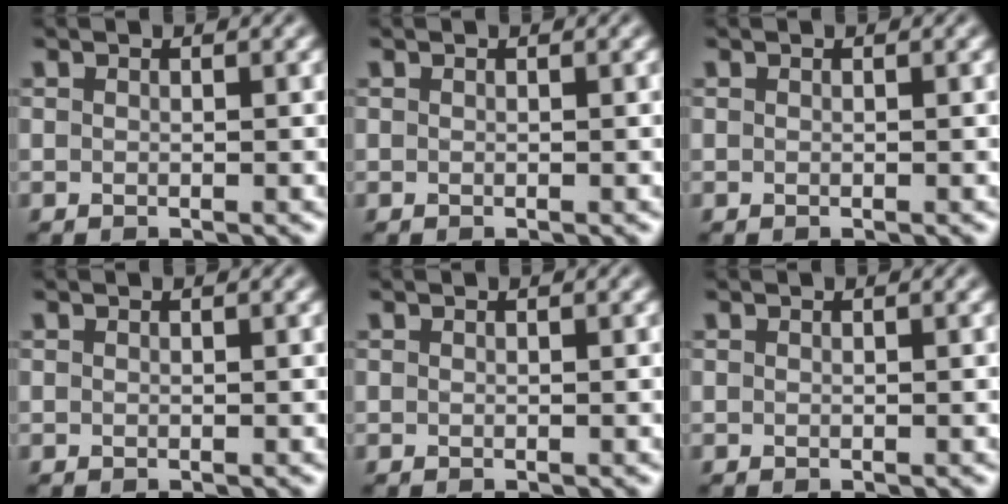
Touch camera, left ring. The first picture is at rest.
{"total": 0.0}
{"total": 0.0}
{"total": 0.0}
{"total": 0.0}
{"total": 0.0}